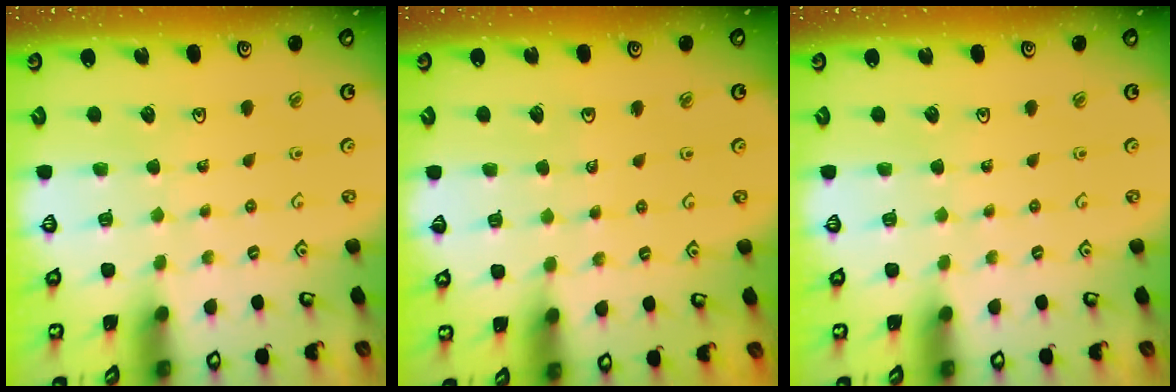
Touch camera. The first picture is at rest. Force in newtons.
{"total": 1.6, "press": 1.6, "slide": 0.2}
{"total": 0.0}